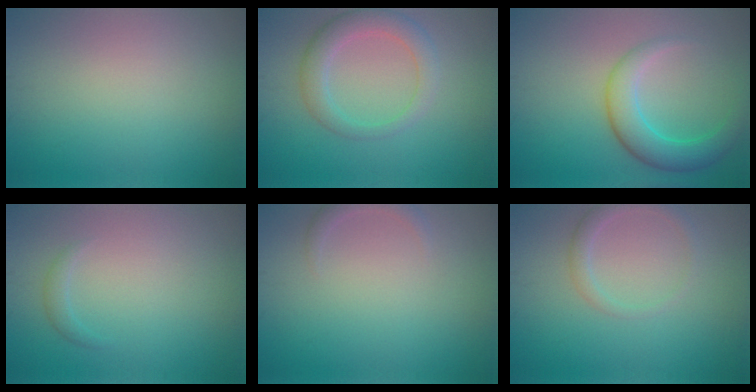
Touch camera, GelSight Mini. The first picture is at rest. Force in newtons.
{"total": 3.5, "press": 3.5, "slide": 0.3}
{"total": 4.5, "press": 4.5, "slide": 0.3}
{"total": 0.8, "press": 0.8, "slide": 0.0}
{"total": 1.2, "press": 1.2, "slide": 0.2}
{"total": 1.7, "press": 1.7, "slide": 0.1}